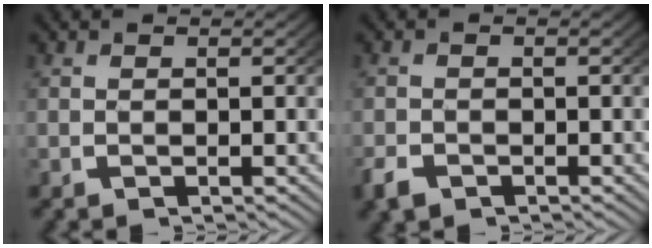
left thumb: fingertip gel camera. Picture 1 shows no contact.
{"total": 1.9, "force": [-1.4, 1.2, 0.6], "torque": [-0.020, -0.012, -0.023]}